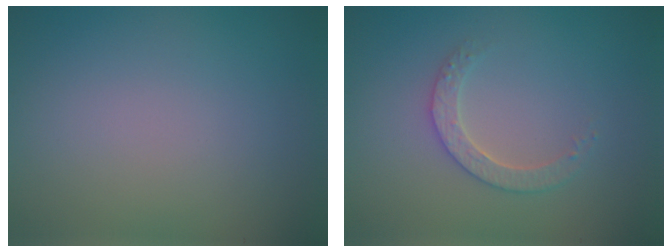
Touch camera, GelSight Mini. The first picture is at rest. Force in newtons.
{"total": 2.5, "press": 2.4, "slide": 0.7}